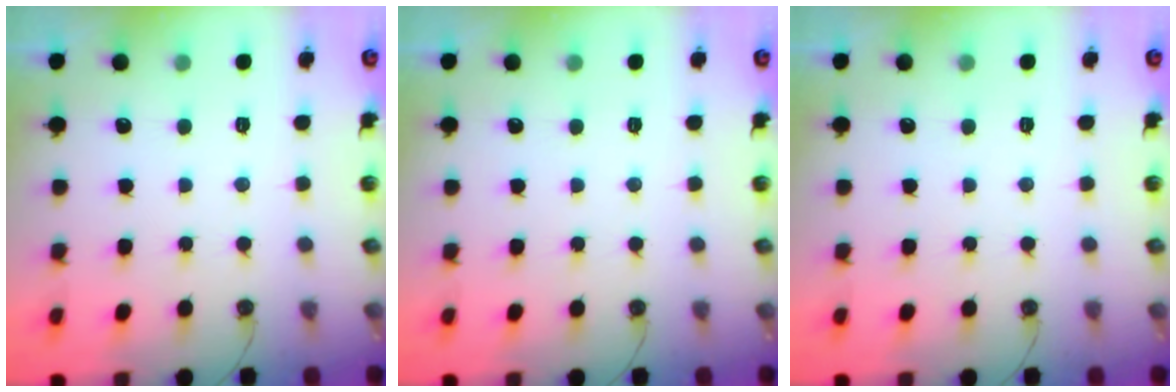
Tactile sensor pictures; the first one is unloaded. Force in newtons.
{"total": 0.0}
{"total": 0.0}